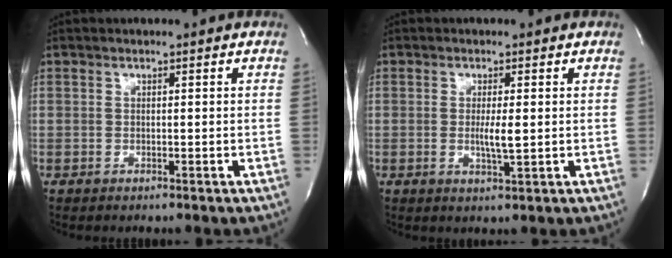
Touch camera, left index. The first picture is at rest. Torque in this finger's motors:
{"motor_torque": [0.42, 0.10, 0.06, 0.03]}